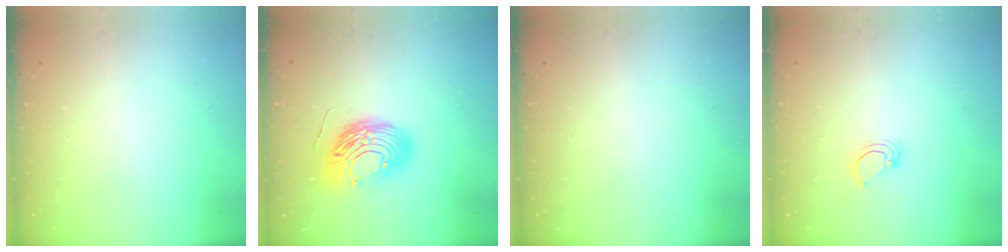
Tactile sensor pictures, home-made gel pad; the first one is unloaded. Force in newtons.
{"total": 14.0, "press": 13.8, "slide": 2.2}
{"total": 0.0}
{"total": 2.8, "press": 2.8, "slide": 0.2}